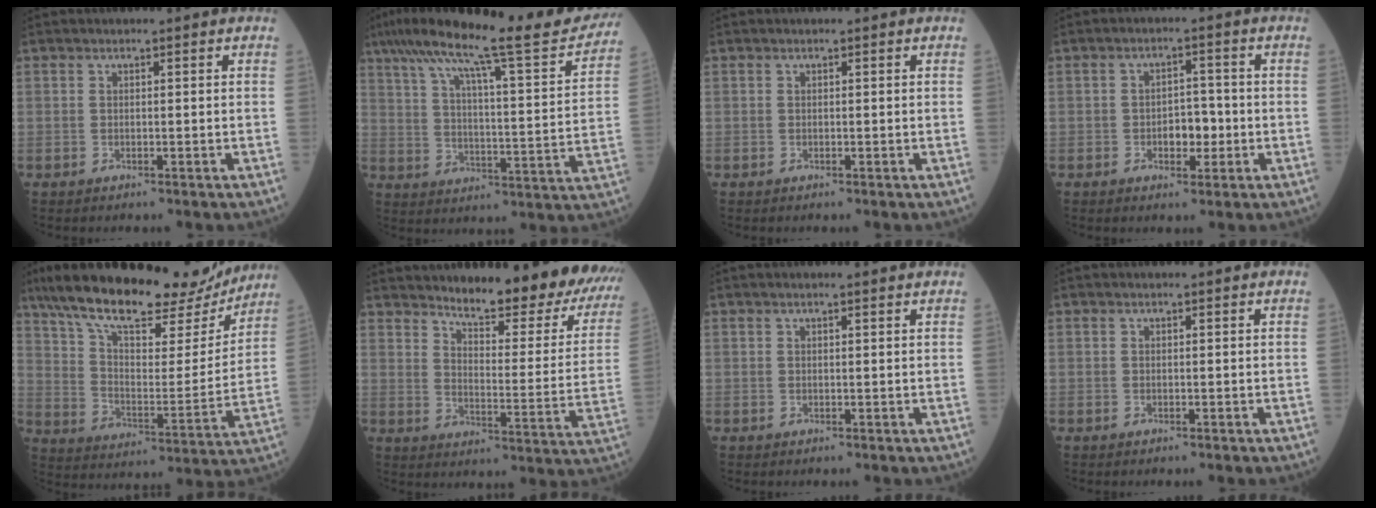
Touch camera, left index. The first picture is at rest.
{"total": 23.3, "force": [19.5, 1.4, 12.6], "torque": [-0.205, -0.011, 0.272]}
{"total": 0.0}
{"total": 4.2, "force": [-1.3, 2.3, 3.3], "torque": [-0.046, 0.006, -0.019]}
{"total": 25.3, "force": [20.8, 7.3, 12.3], "torque": [-0.208, 0.009, 0.307]}
{"total": 21.5, "force": [19.4, 3.2, 8.7], "torque": [-0.107, -0.089, 0.230]}
{"total": 1.1, "force": [0.8, -0.1, 0.7], "torque": [-0.012, 0.006, 0.013]}
{"total": 0.0}